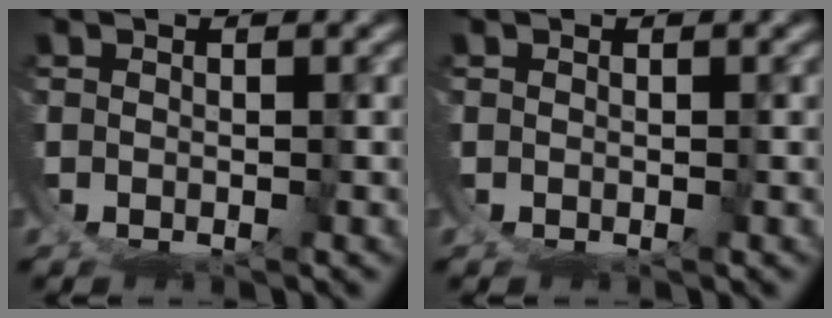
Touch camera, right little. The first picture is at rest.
{"total": 0.0}